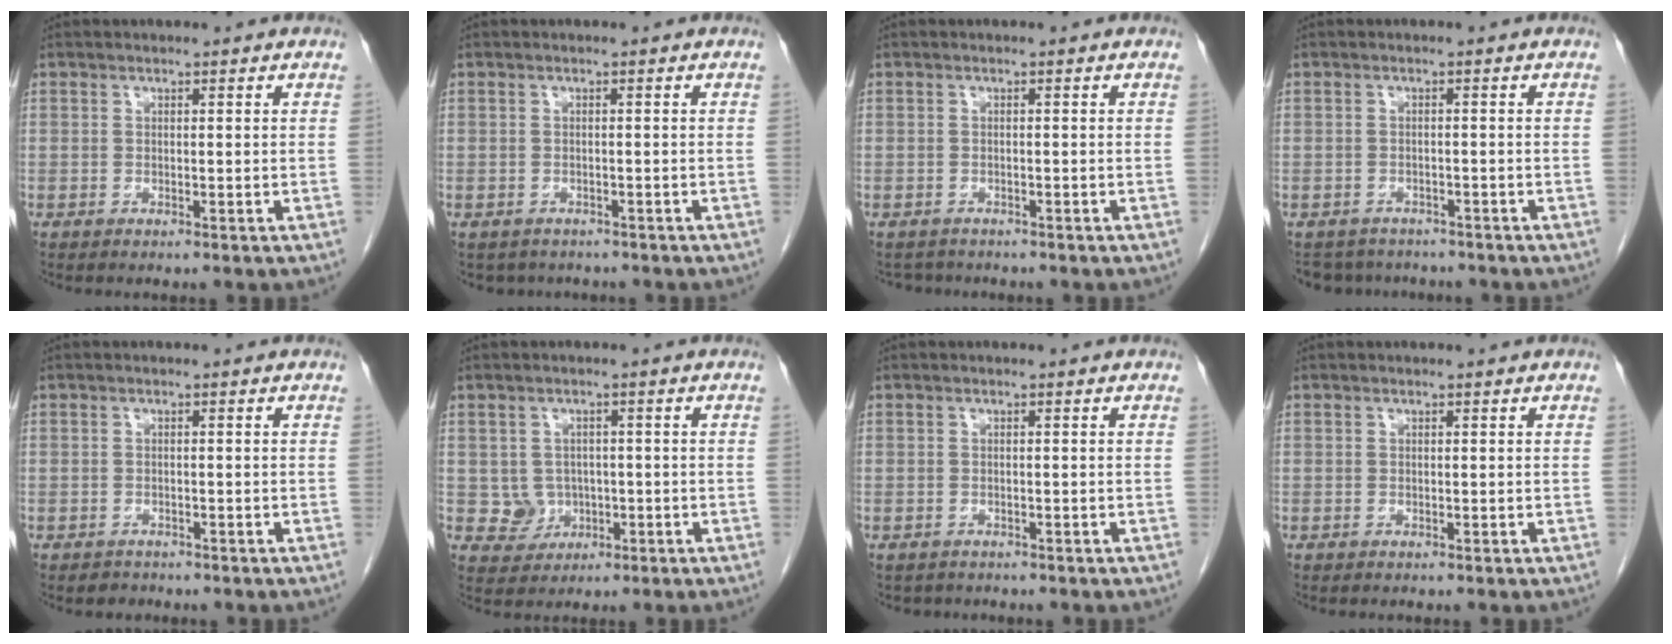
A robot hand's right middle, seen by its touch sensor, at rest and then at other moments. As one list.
[{"total": 3.8, "force": [-3.2, 2.1, 0.4], "torque": [-0.002, 0.003, -0.040]}, {"total": 2.4, "force": [-2.1, 1.1, -0.1], "torque": [-0.003, -0.002, -0.031]}, {"total": 5.8, "force": [-5.3, 2.5, 0.3], "torque": [-0.002, 0.003, -0.070]}, {"total": 1.2, "force": [-1.0, 0.8, -0.1], "torque": [-0.007, 0.002, -0.016]}, {"total": 4.0, "force": [-0.4, 3.9, 0.6], "torque": [-0.001, 0.008, 0.003]}, {"total": 2.0, "force": [-1.7, 1.1, 0.2], "torque": [-0.010, 0.000, -0.021]}, {"total": 0.0}]